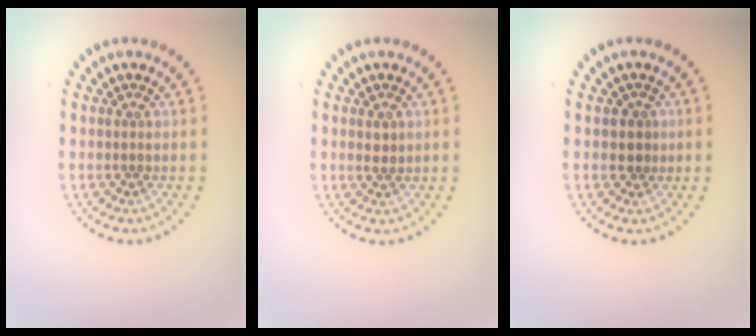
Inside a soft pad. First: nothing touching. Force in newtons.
{"total": 1.1, "press": 1.0, "slide": 0.4}
{"total": 1.5, "press": 1.4, "slide": 0.7}